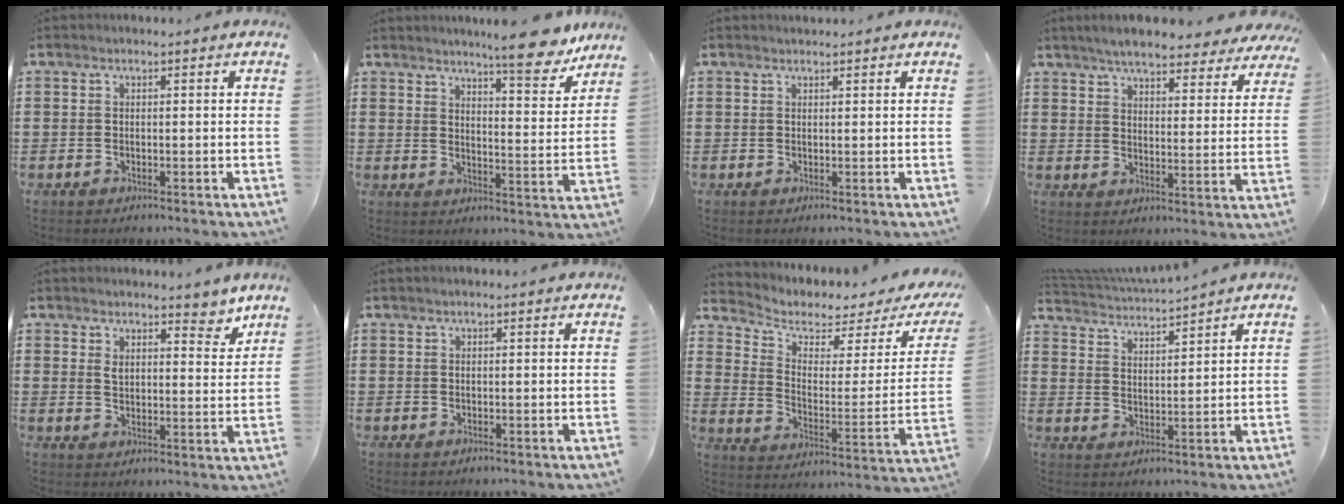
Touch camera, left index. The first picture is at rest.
{"total": 9.0, "force": [7.9, 0.4, 4.4], "torque": [-0.067, -0.045, 0.135]}
{"total": 0.7, "force": [0.7, 0.0, 0.0], "torque": [-0.002, -0.001, 0.015]}
{"total": 5.7, "force": [5.4, 0.4, 1.8], "torque": [-0.058, -0.024, 0.094]}
{"total": 4.8, "force": [4.0, 1.8, 1.9], "torque": [-0.036, -0.012, 0.067]}
{"total": 0.5, "force": [0.5, -0.1, 0.3], "torque": [-0.005, -0.001, 0.009]}
{"total": 3.3, "force": [2.6, 1.5, 1.3], "torque": [-0.051, -0.024, 0.040]}
{"total": 3.3, "force": [3.3, -0.2, 0.1], "torque": [-0.018, -0.022, 0.056]}